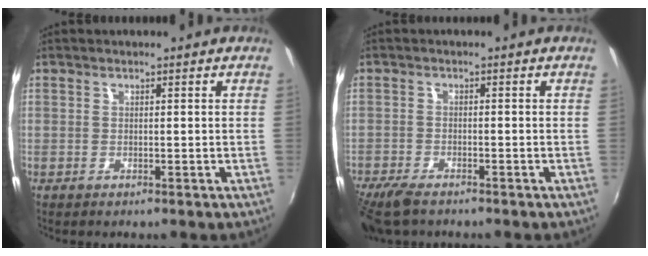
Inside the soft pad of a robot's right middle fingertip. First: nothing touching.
{"total": 6.6, "force": [-5.3, 2.0, 3.3], "torque": [-0.091, -0.026, -0.102]}